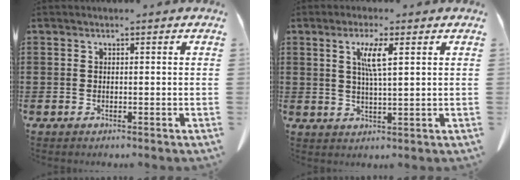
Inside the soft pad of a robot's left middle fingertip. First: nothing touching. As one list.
[{"total": 4.6, "force": [1.8, 0.6, 4.2], "torque": [-0.089, 0.003, 0.027]}]